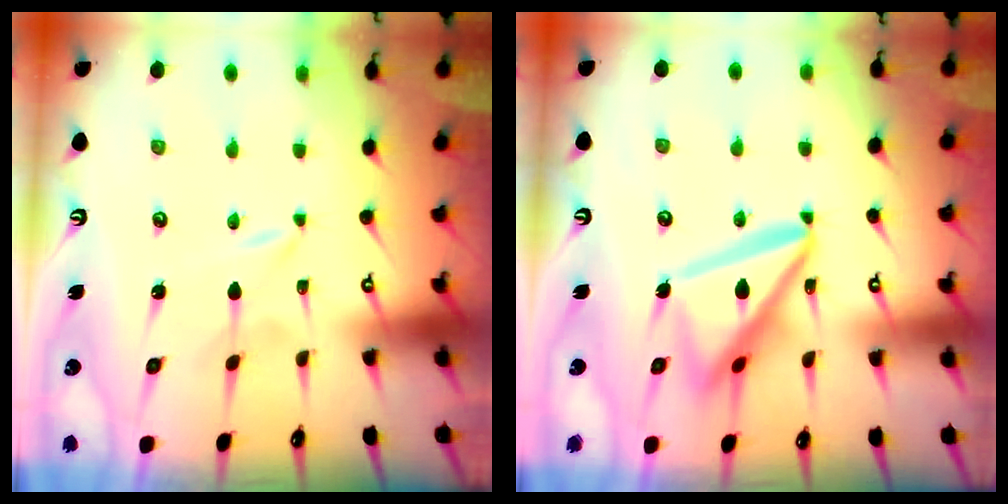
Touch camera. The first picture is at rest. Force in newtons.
{"total": 15.3, "press": 15.2, "slide": 1.6}